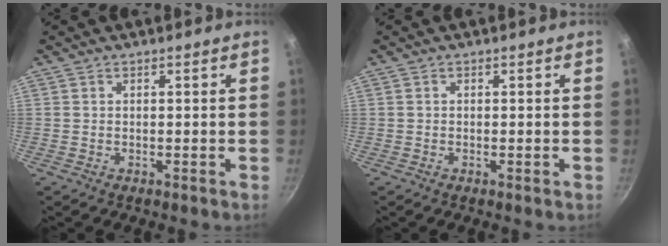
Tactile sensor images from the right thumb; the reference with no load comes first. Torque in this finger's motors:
{"motor_torque": [-0.44, 0.32, -0.15, 0.01, -0.01]}